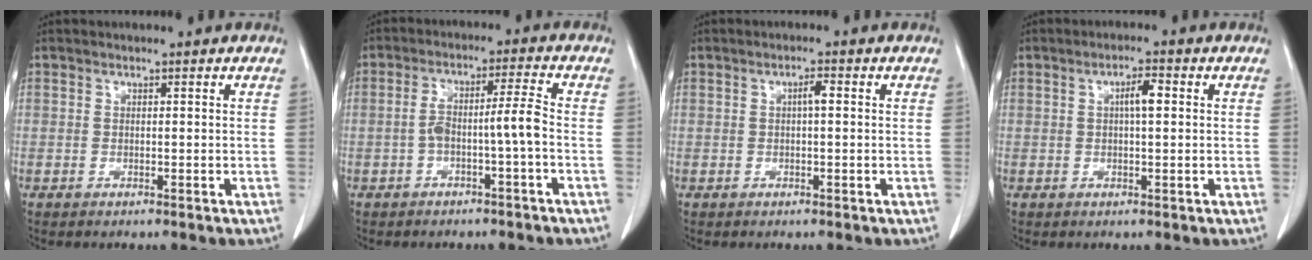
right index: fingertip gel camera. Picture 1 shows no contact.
{"total": 5.1, "force": [-1.6, -0.3, 4.8], "torque": [-0.089, 0.024, -0.020]}
{"total": 1.7, "force": [0.2, 0.3, 1.6], "torque": [-0.027, 0.005, 0.002]}
{"total": 3.1, "force": [0.5, 0.6, 3.0], "torque": [-0.051, 0.006, 0.007]}